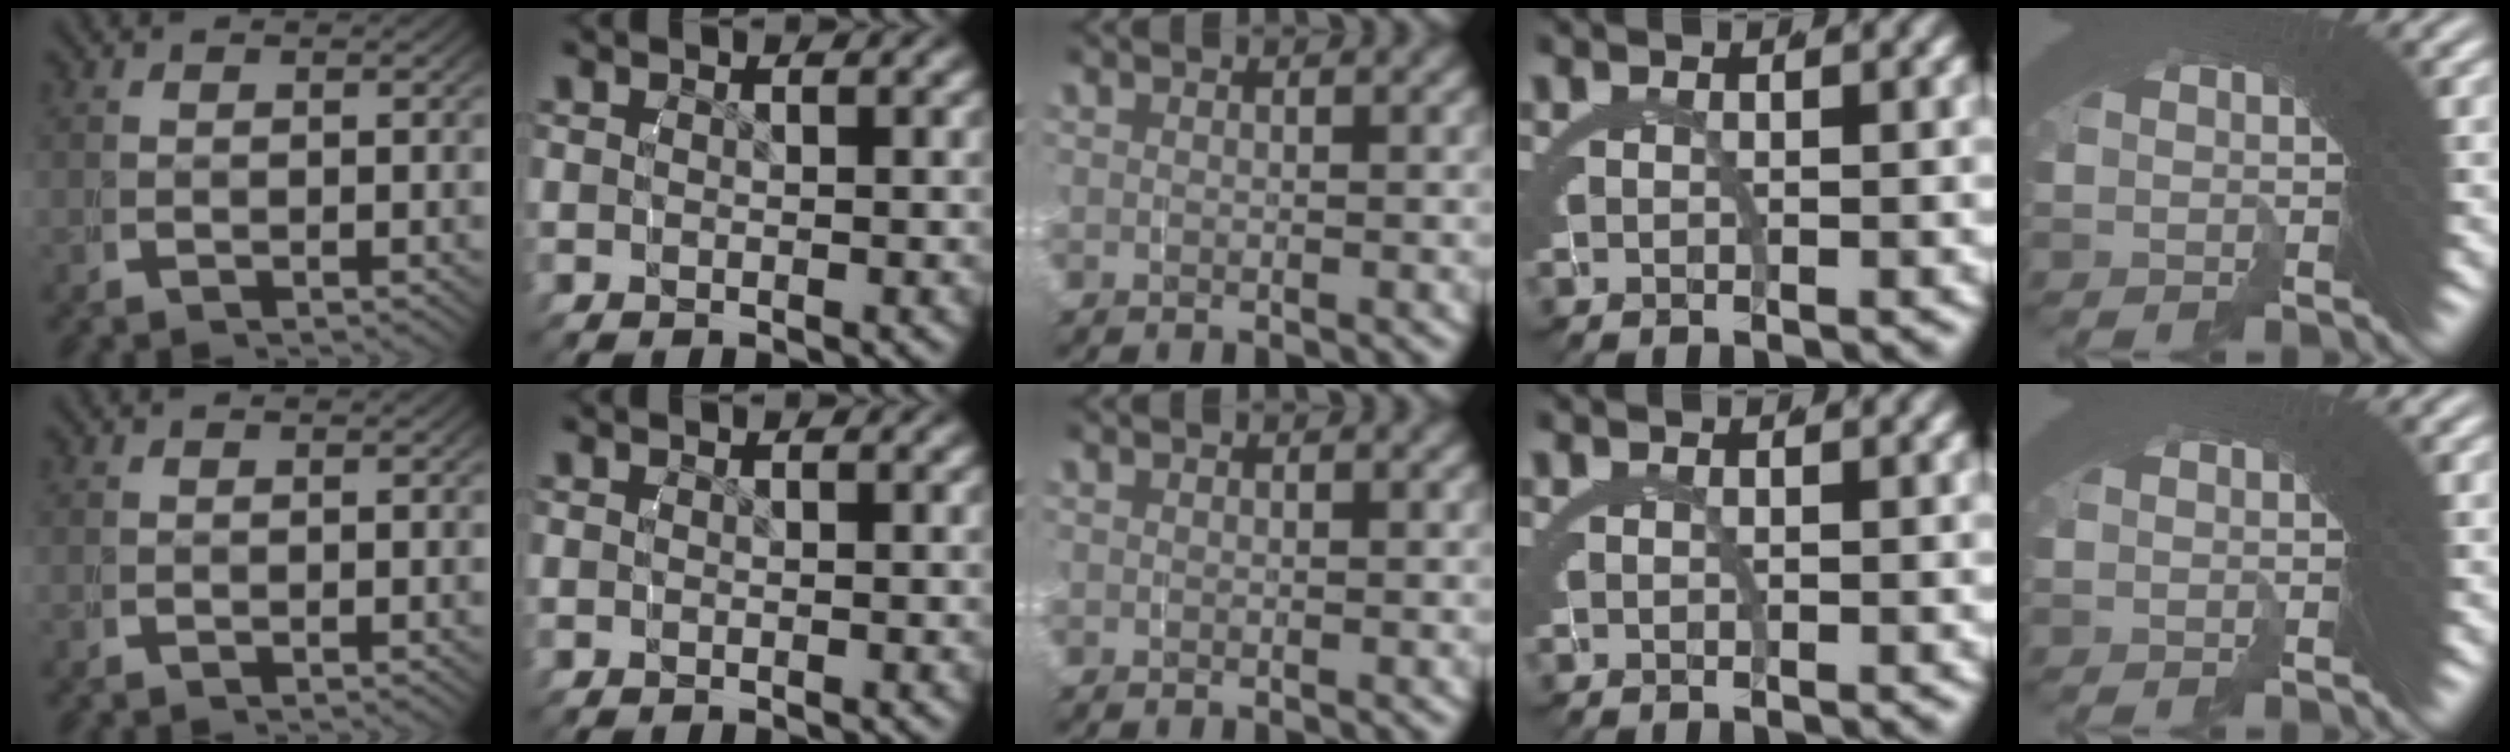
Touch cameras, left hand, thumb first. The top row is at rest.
{}